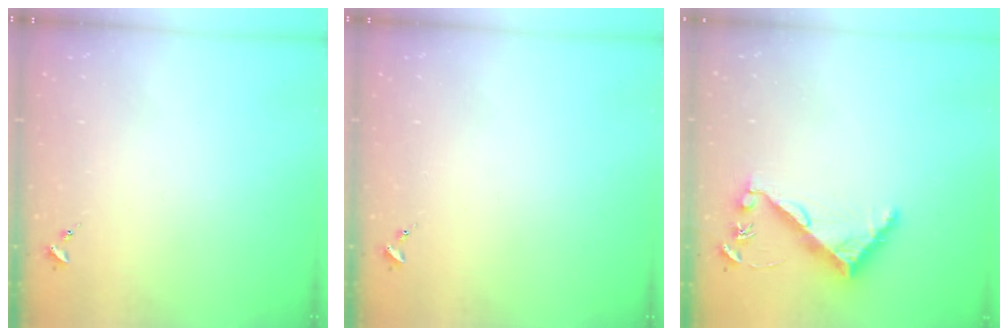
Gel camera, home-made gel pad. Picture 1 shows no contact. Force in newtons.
{"total": 0.0}
{"total": 8.0, "press": 8.0, "slide": 0.5}